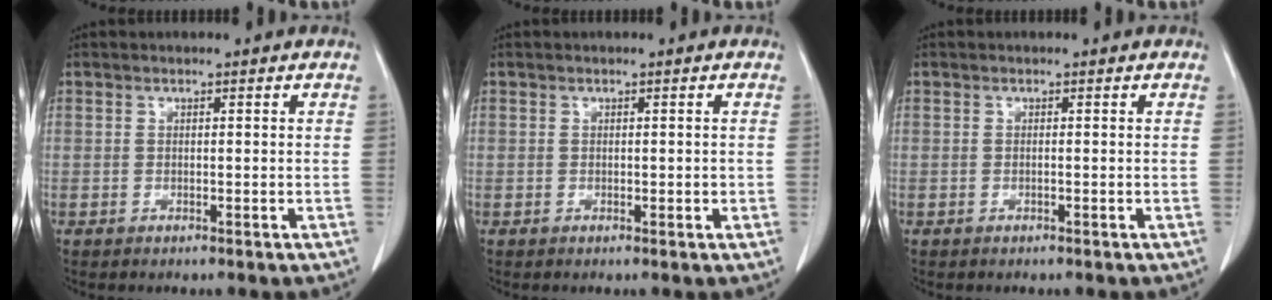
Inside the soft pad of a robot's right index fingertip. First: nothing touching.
{"total": 0.9, "force": [-0.1, 0.5, 0.8], "torque": [-0.011, 0.000, 0.001]}
{"total": 0.0}